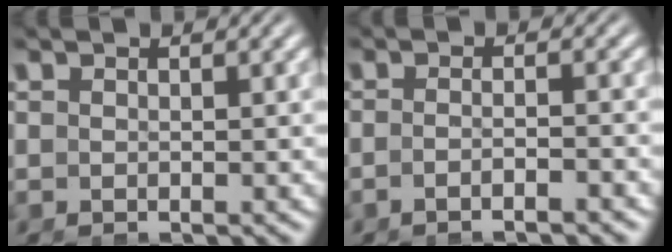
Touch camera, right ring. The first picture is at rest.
{"total": 2.5, "force": [-1.9, -0.4, 1.5], "torque": [-0.023, 0.002, -0.037]}